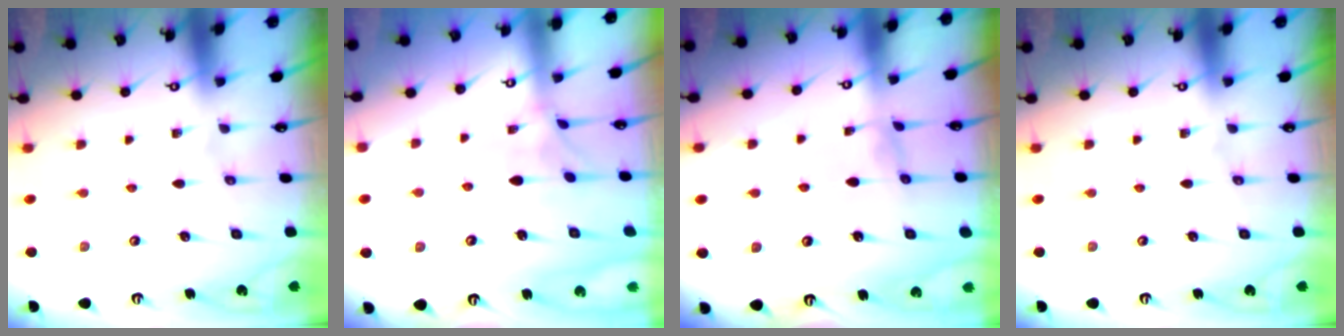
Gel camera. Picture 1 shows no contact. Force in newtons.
{"total": 1.2, "press": 0.8, "slide": 0.9}
{"total": 1.0, "press": 0.9, "slide": 0.3}
{"total": 0.0}